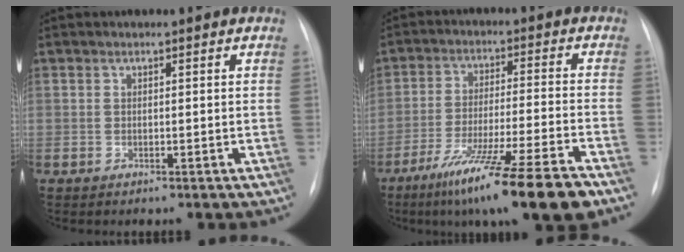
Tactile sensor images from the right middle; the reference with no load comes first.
{"total": 16.4, "force": [-11.1, -0.4, 12.1], "torque": [-0.188, -0.046, -0.187]}